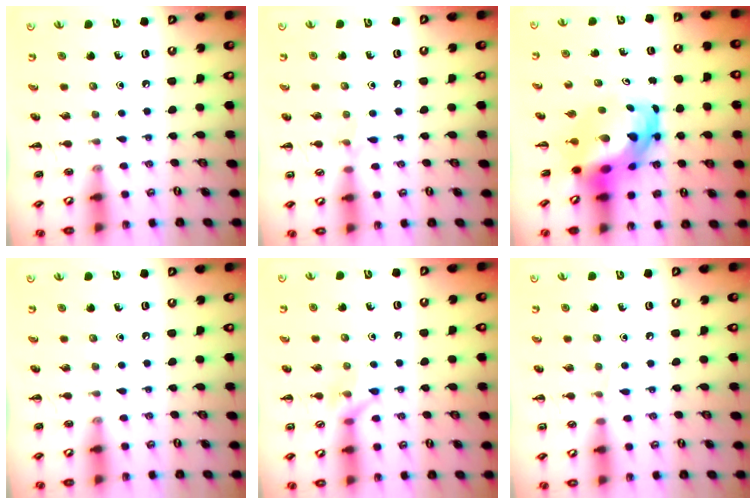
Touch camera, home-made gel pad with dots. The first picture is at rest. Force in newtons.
{"total": 4.6, "press": 4.5, "slide": 1.1}
{"total": 6.8, "press": 6.5, "slide": 2.1}
{"total": 0.0}
{"total": 6.5, "press": 6.5, "slide": 0.3}
{"total": 3.4, "press": 3.2, "slide": 1.1}